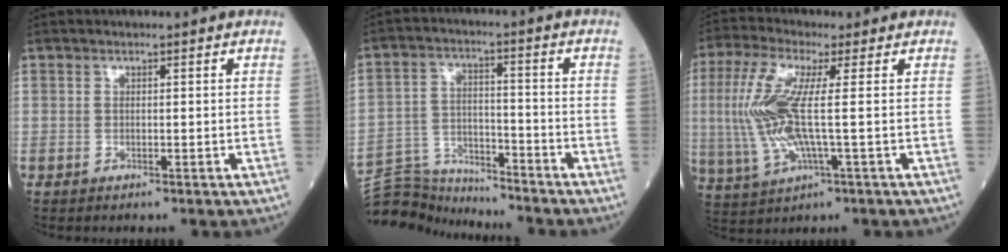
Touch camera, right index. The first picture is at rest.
{"total": 9.2, "force": [-9.1, 0.9, -1.0], "torque": [0.010, 0.031, -0.168]}
{"total": 11.2, "force": [0.5, 1.8, 11.1], "torque": [-0.261, 0.004, 0.007]}